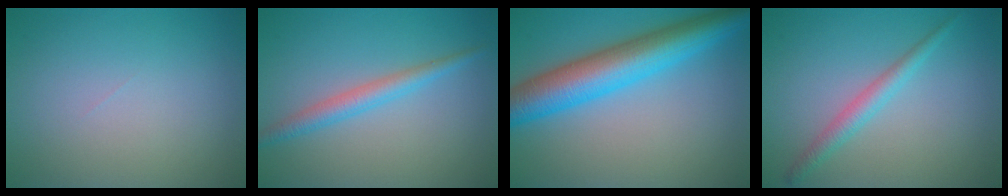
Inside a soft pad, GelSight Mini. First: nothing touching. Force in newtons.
{"total": 2.5, "press": 2.5, "slide": 0.0}
{"total": 8.5, "press": 8.5, "slide": 0.1}
{"total": 2.2, "press": 2.2, "slide": 0.1}